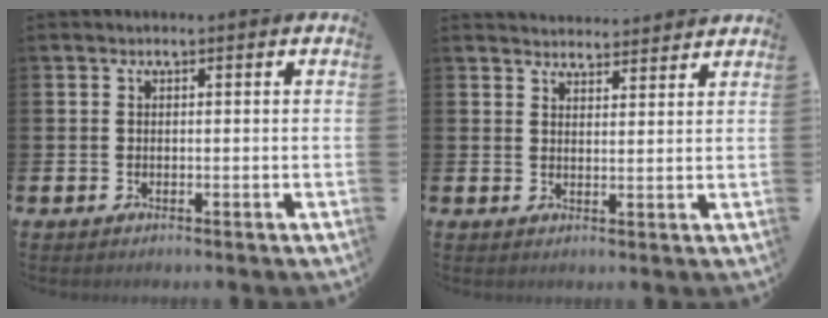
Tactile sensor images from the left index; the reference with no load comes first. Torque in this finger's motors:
{"motor_torque": [0.41, -0.55, 0.06, -0.03]}